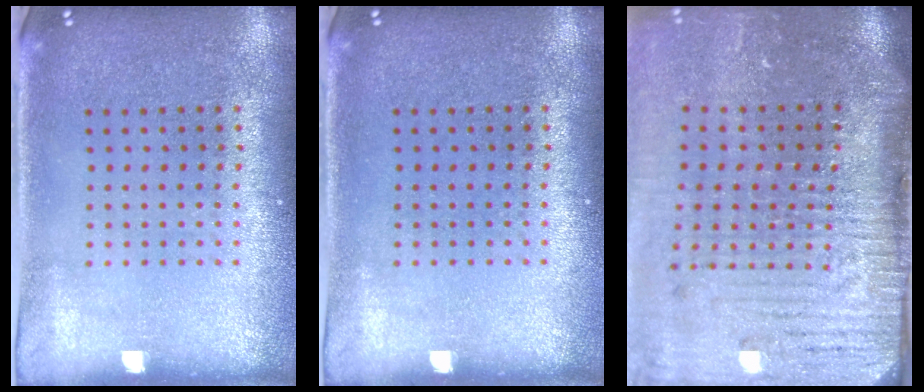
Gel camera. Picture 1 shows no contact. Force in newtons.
{"total": 0.0}
{"total": 5.2, "press": 4.3, "slide": 2.9}